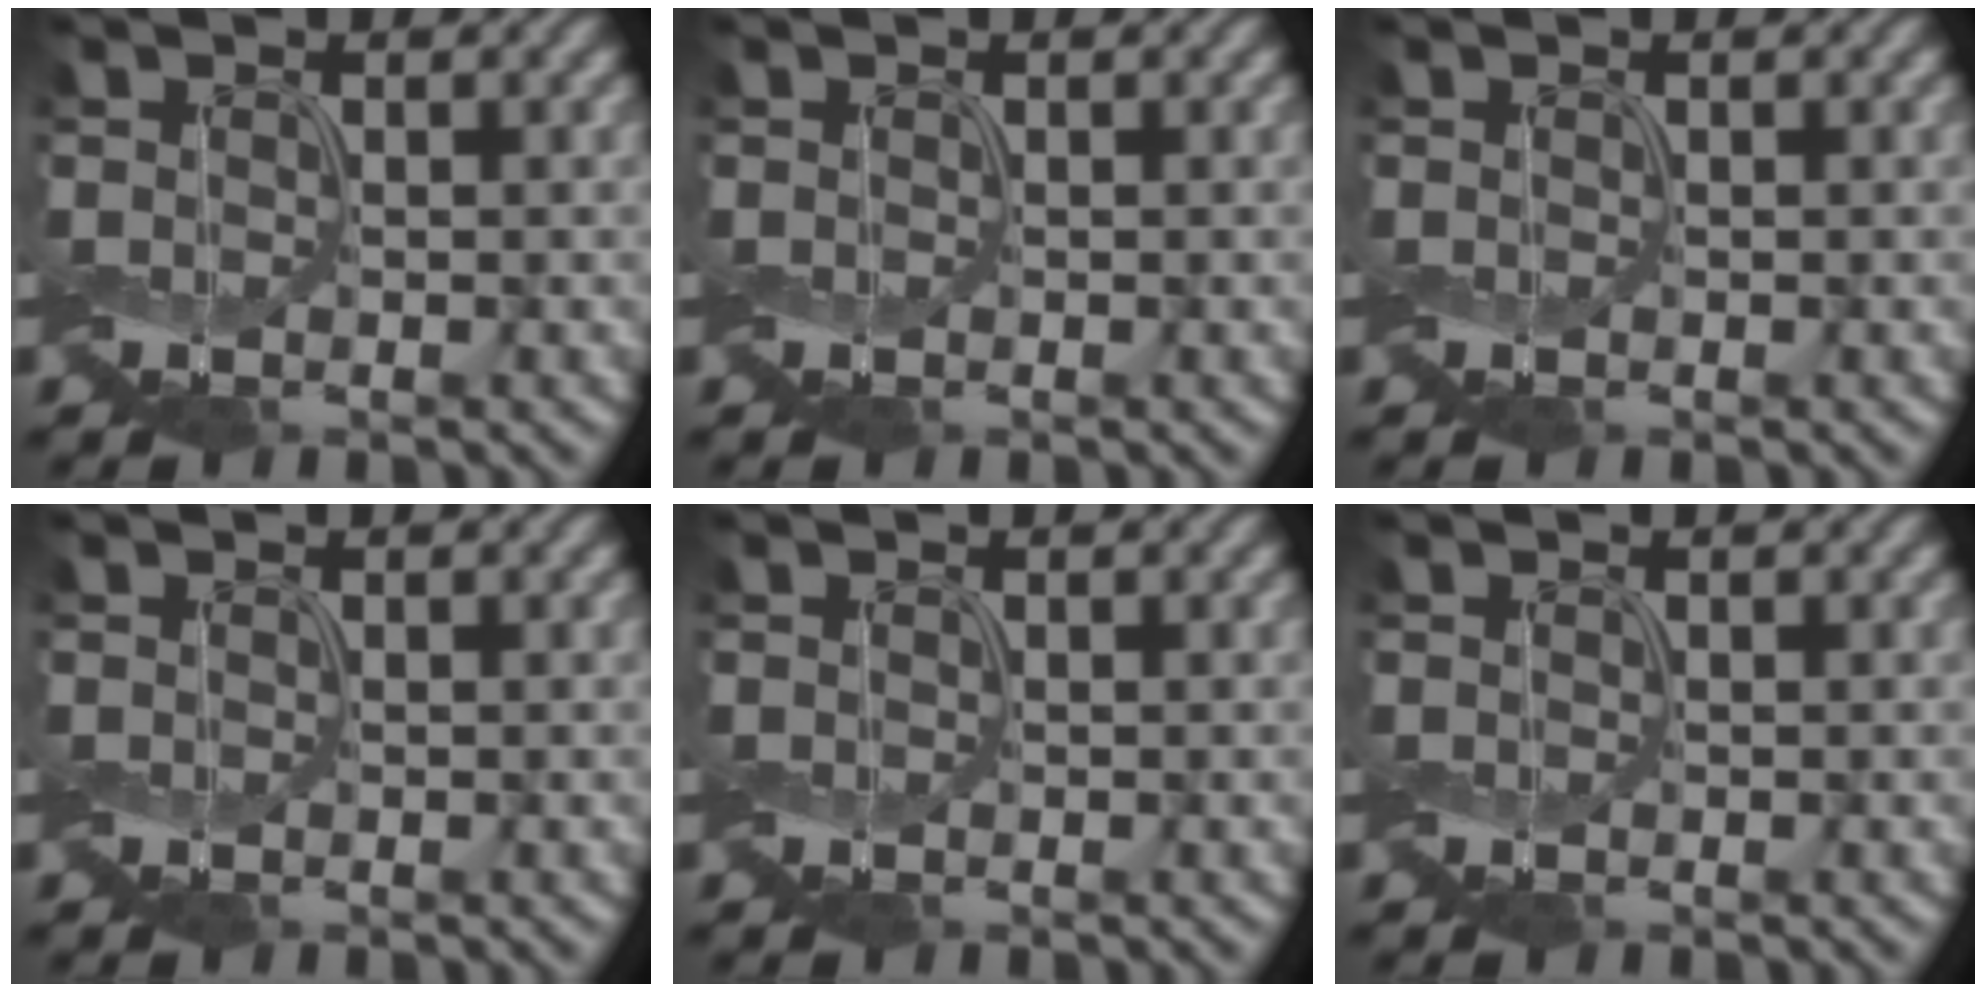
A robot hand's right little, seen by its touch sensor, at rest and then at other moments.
{"total": 0.0}
{"total": 0.0}
{"total": 0.0}
{"total": 0.0}
{"total": 0.0}